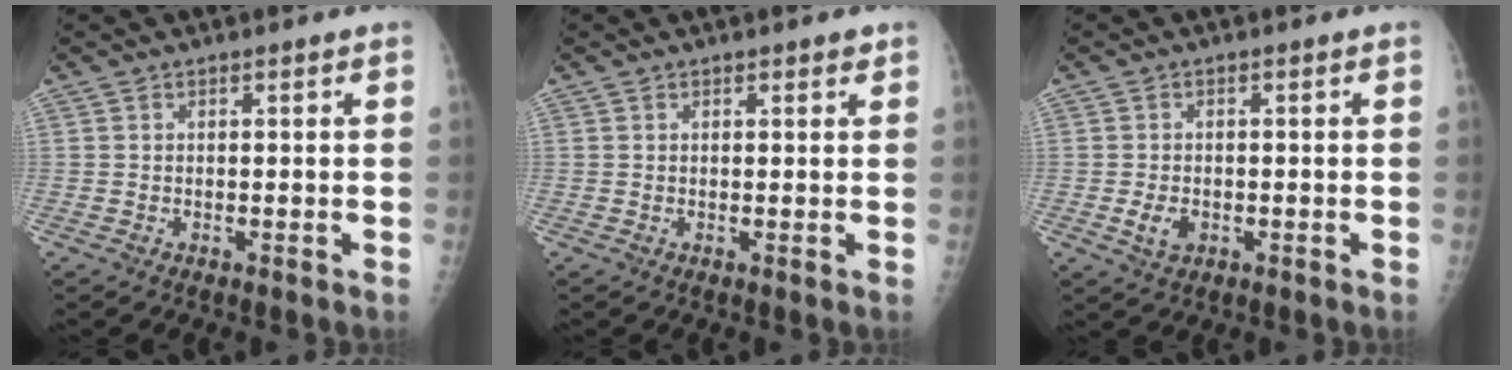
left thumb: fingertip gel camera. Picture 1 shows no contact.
{"total": 1.0, "force": [0.7, 0.6, 0.4], "torque": [0.004, -0.004, 0.006]}
{"total": 3.4, "force": [-0.8, 2.4, 2.2], "torque": [-0.038, 0.000, -0.010]}